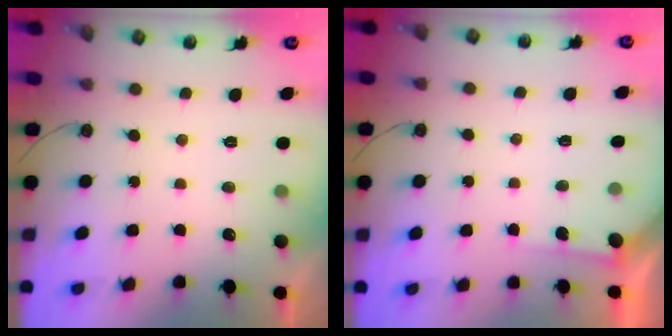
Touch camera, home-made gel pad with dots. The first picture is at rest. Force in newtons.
{"total": 3.2, "press": 3.2, "slide": 0.3}